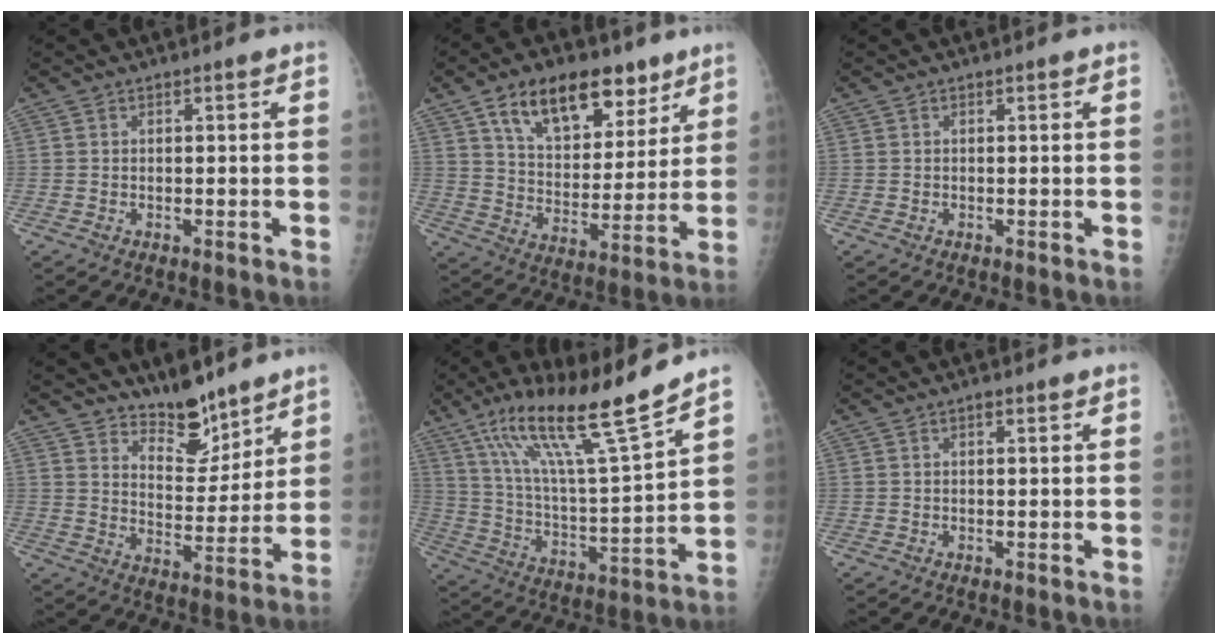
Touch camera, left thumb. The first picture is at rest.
{"total": 17.6, "force": [10.3, 9.8, 10.3], "torque": [-0.116, -0.041, 0.172]}
{"total": 0.0}
{"total": 9.2, "force": [7.7, 3.6, 3.4], "torque": [-0.022, -0.068, 0.137]}
{"total": 19.0, "force": [13.3, 1.3, 13.6], "torque": [-0.221, -0.067, 0.239]}
{"total": 2.0, "force": [1.1, 1.2, 1.3], "torque": [-0.010, -0.001, 0.013]}